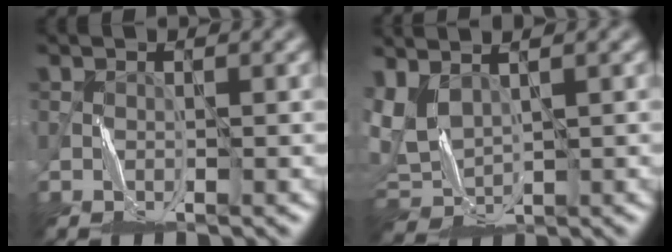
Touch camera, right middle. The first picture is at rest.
{"total": 3.3, "force": [1.5, 1.9, 2.2], "torque": [-0.065, 0.003, 0.037]}